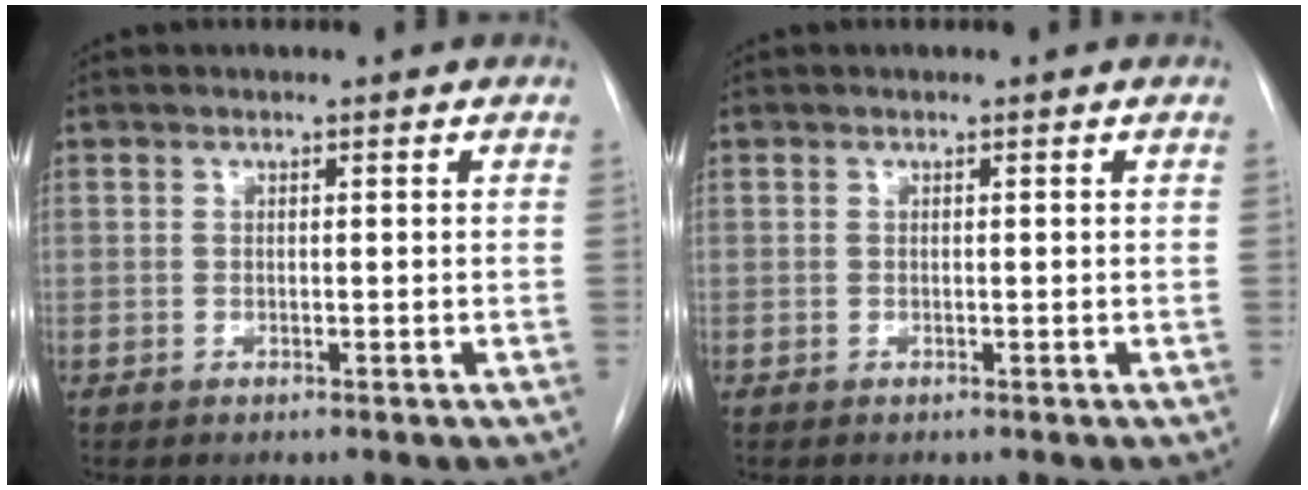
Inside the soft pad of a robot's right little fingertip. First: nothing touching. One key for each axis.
{"total": 0.0}